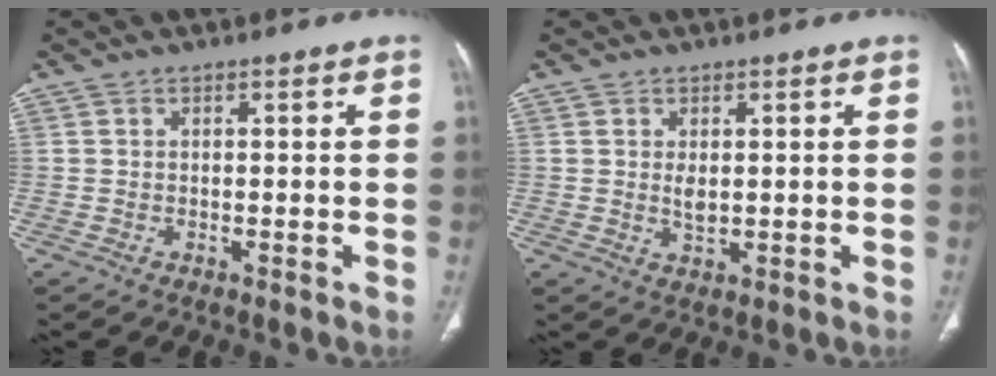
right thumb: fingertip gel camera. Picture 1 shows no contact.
{"total": 2.2, "force": [0.4, 1.1, 1.9], "torque": [-0.035, -0.006, 0.012]}